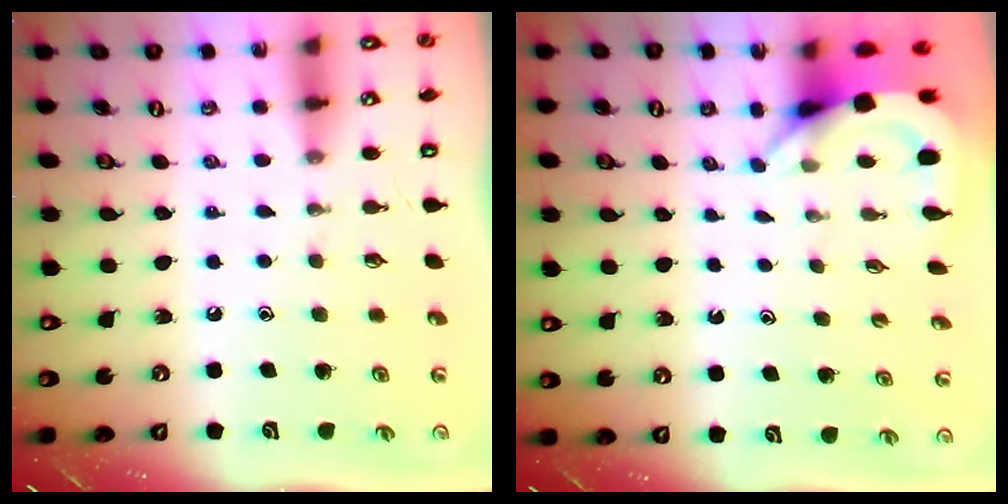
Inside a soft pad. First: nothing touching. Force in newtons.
{"total": 3.5, "press": 3.5, "slide": 0.2}